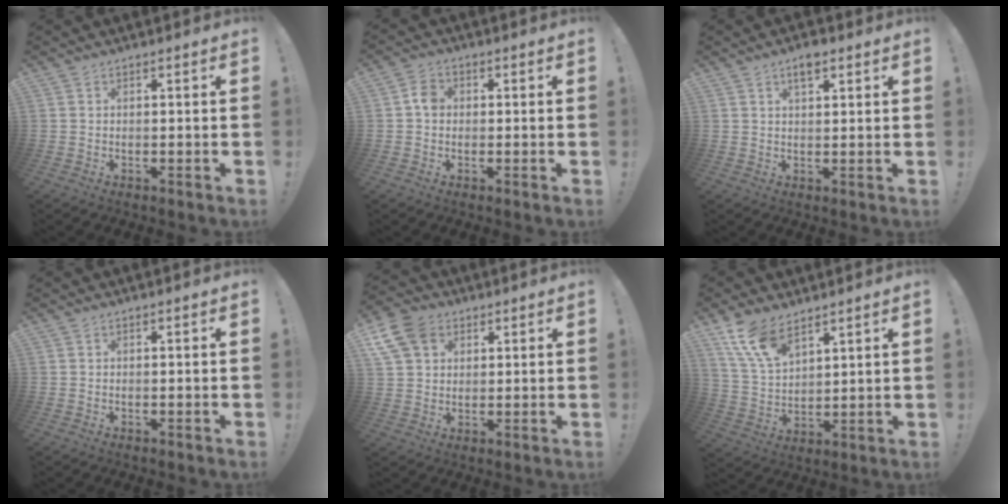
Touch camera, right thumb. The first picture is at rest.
{"total": 3.9, "force": [-0.1, 3.1, 2.4], "torque": [-0.028, 0.007, -0.003]}
{"total": 3.9, "force": [2.2, 1.5, 2.8], "torque": [-0.043, -0.005, 0.037]}
{"total": 0.0}
{"total": 11.0, "force": [5.2, 8.0, 5.5], "torque": [-0.102, -0.017, 0.106]}
{"total": 11.7, "force": [8.3, 5.4, 6.2], "torque": [-0.127, -0.037, 0.162]}